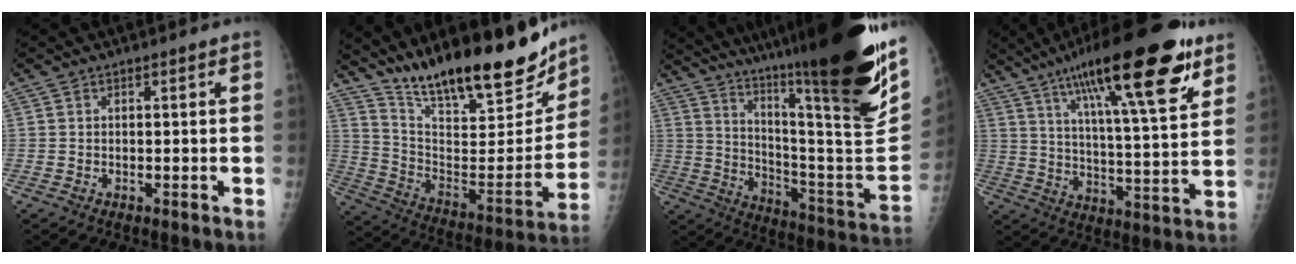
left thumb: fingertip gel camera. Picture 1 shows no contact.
{"total": 26.6, "force": [20.9, 7.0, 14.9], "torque": [-0.205, -0.093, 0.329]}
{"total": 35.0, "force": [23.9, 4.0, 25.3], "torque": [-0.326, -0.118, 0.353]}
{"total": 25.2, "force": [14.7, 5.7, 19.7], "torque": [-0.295, -0.034, 0.229]}